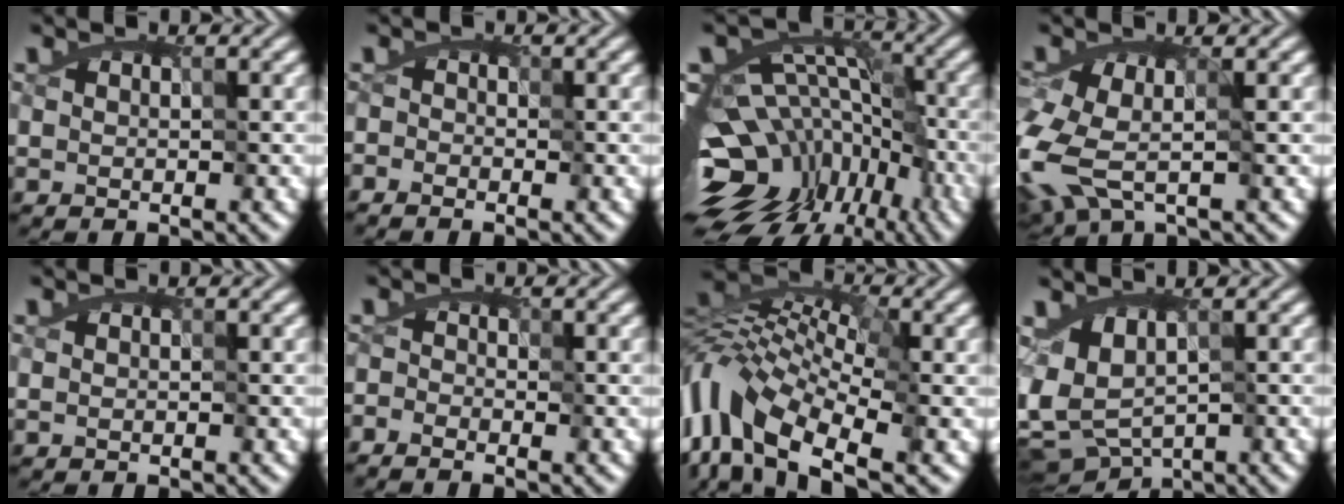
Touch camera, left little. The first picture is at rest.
{"total": 1.0, "force": [-0.8, 0.5, 0.2], "torque": [0.002, 0.004, -0.029]}
{"total": 14.2, "force": [-8.0, 8.8, 7.7], "torque": [-0.121, 0.007, -0.131]}
{"total": 5.8, "force": [-2.5, 2.7, 4.5], "torque": [-0.106, -0.005, -0.059]}
{"total": 0.0}
{"total": 1.8, "force": [-1.4, 0.9, 0.6], "torque": [-0.003, 0.008, -0.037]}
{"total": 10.8, "force": [-4.0, 5.2, 8.6], "torque": [-0.177, 0.017, -0.090]}
{"total": 4.1, "force": [-0.8, 2.7, 2.9], "torque": [-0.056, -0.008, -0.015]}